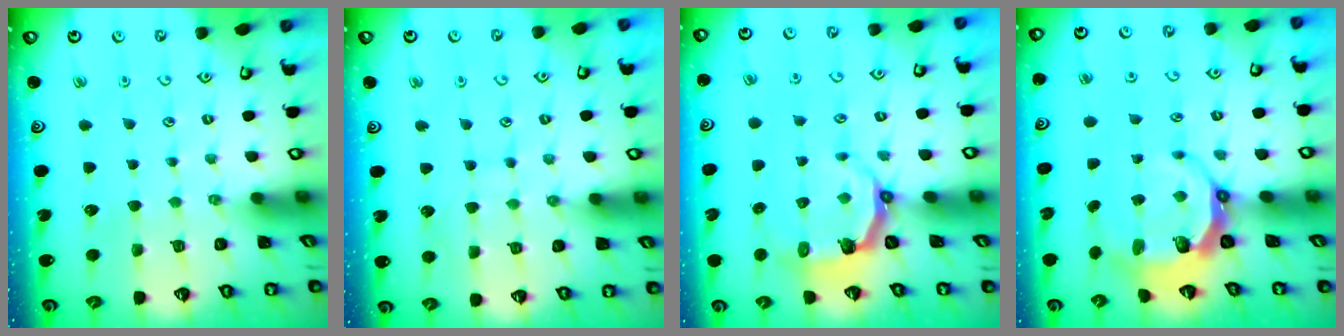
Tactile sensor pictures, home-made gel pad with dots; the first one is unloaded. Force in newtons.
{"total": 6.5, "press": 6.5, "slide": 0.5}
{"total": 4.5, "press": 2.9, "slide": 3.4}
{"total": 6.4, "press": 5.1, "slide": 3.8}